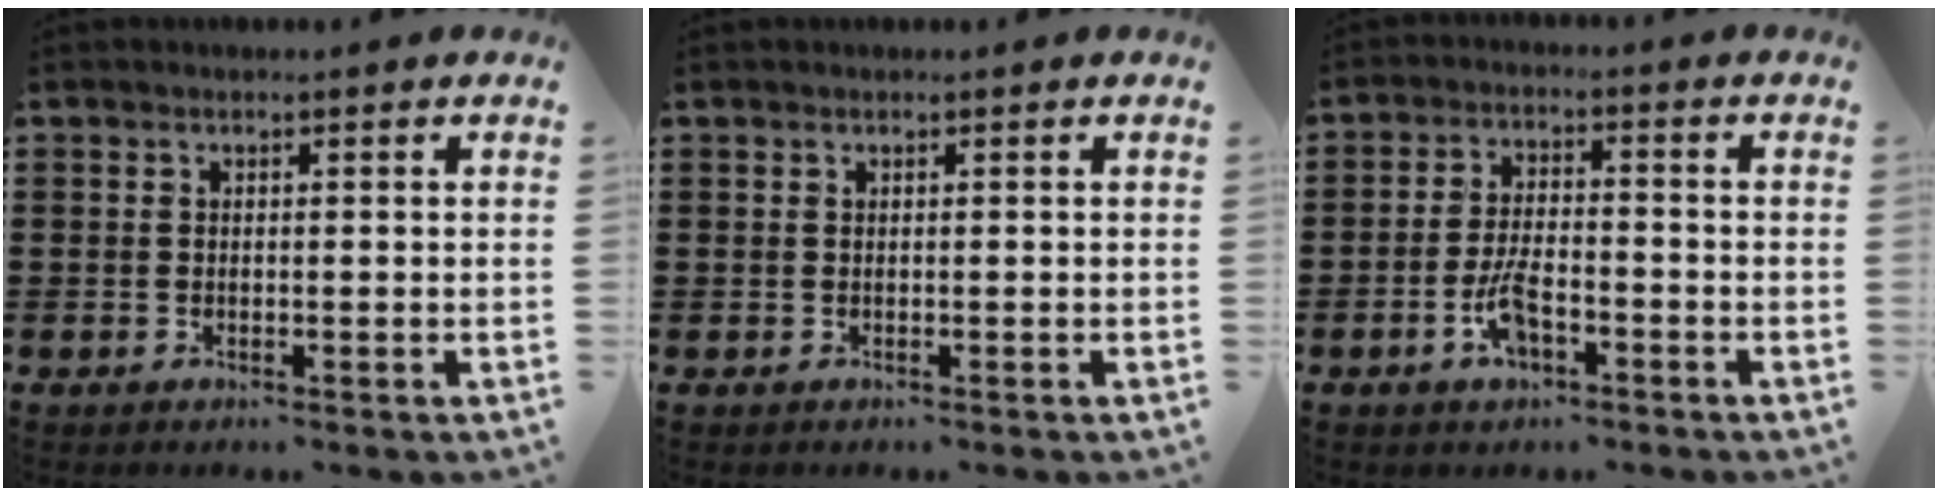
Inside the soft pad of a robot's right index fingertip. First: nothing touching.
{"total": 0.0}
{"total": 5.7, "force": [-2.6, 2.3, 4.5], "torque": [-0.101, 0.003, -0.052]}